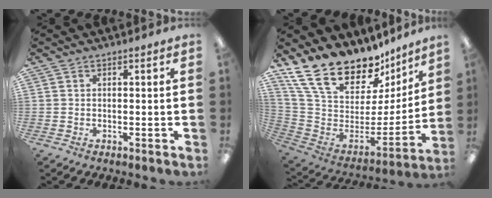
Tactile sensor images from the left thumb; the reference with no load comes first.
{"total": 21.5, "force": [17.1, 9.7, 8.8], "torque": [-0.159, -0.131, 0.317]}